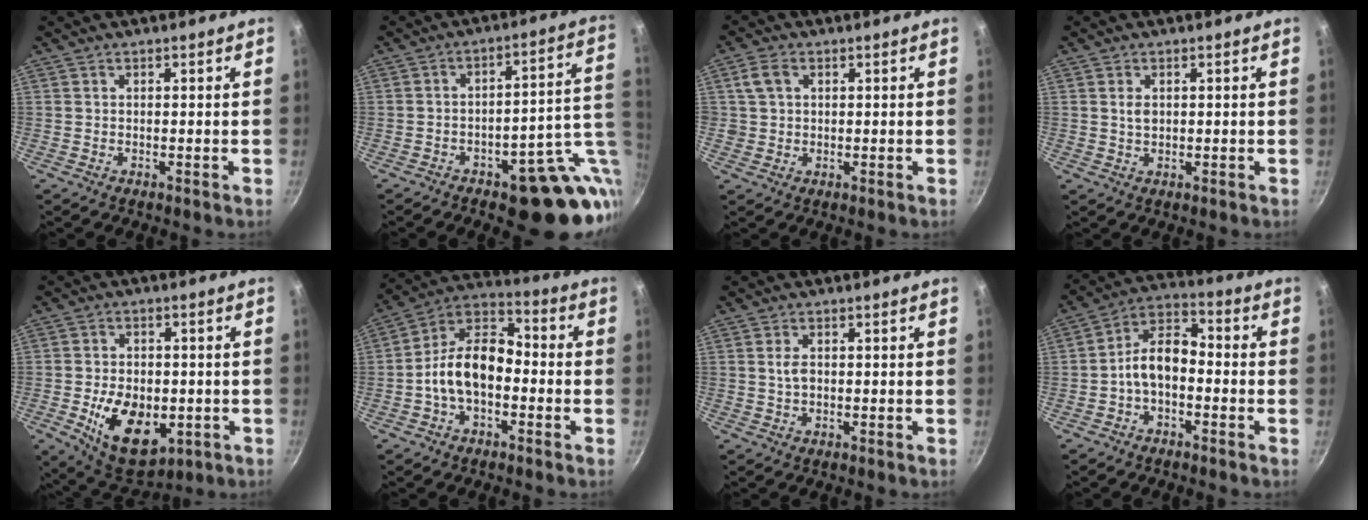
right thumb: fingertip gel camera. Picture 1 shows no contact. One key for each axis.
{"total": 18.0, "fx": -4.7, "fy": 8.1, "fz": 15.4, "tx": -0.129, "ty": 0.032, "tz": -0.052}
{"total": 4.1, "fx": 1.2, "fy": 3.2, "fz": 2.3, "tx": -0.030, "ty": 0.003, "tz": 0.021}
{"total": 2.2, "fx": 0.5, "fy": 1.5, "fz": 1.5, "tx": -0.023, "ty": -0.002, "tz": 0.009}
{"total": 14.6, "fx": -3.6, "fy": 9.3, "fz": 10.7, "tx": -0.146, "ty": -0.004, "tz": -0.043}
{"total": 13.2, "fx": -2.7, "fy": 8.2, "fz": 10.0, "tx": -0.151, "ty": 0.054, "tz": -0.067}
{"total": 2.4, "fx": 0.1, "fy": 1.5, "fz": 1.8, "tx": -0.028, "ty": 0.004, "tz": 0.002}
{"total": 9.1, "fx": -2.3, "fy": 5.5, "fz": 6.9, "tx": -0.105, "ty": 0.049, "tz": -0.052}